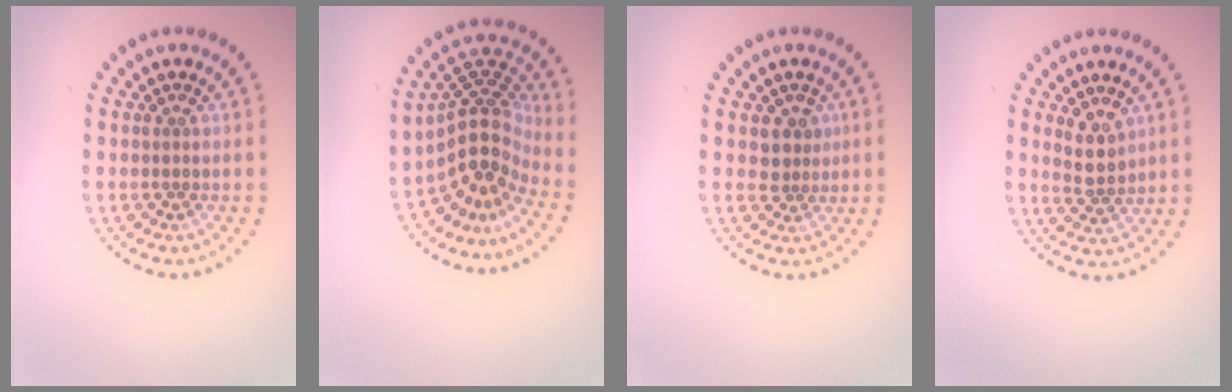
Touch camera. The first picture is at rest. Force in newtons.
{"total": 5.1, "press": 3.6, "slide": 3.6}
{"total": 2.0, "press": 1.6, "slide": 1.1}
{"total": 2.5, "press": 2.2, "slide": 1.1}